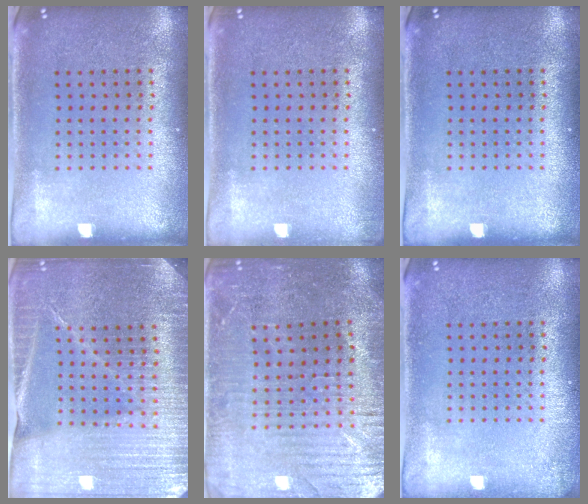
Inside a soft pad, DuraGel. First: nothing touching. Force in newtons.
{"total": 0.8, "press": 0.7, "slide": 0.4}
{"total": 0.0}
{"total": 4.3, "press": 4.0, "slide": 1.7}
{"total": 2.2, "press": 2.2, "slide": 0.5}
{"total": 0.9, "press": 0.9, "slide": 0.1}